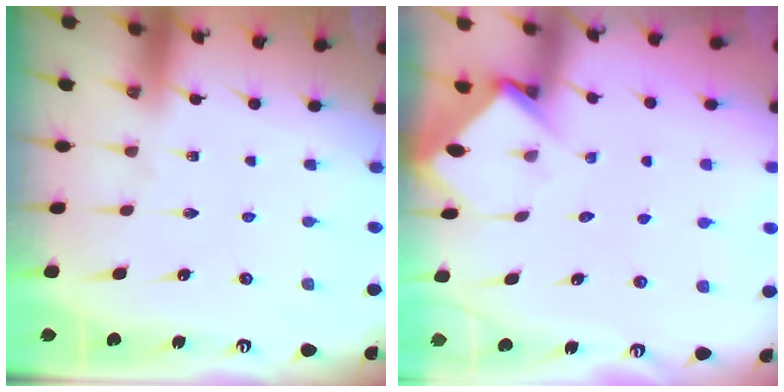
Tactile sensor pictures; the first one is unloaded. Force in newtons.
{"total": 3.6, "press": 3.6, "slide": 0.2}